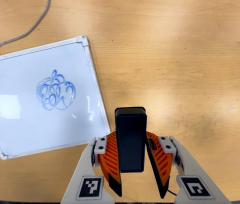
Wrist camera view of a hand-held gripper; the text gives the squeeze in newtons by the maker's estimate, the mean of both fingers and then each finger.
{"total": 5.3, "left": 4.8, "right": 5.8}